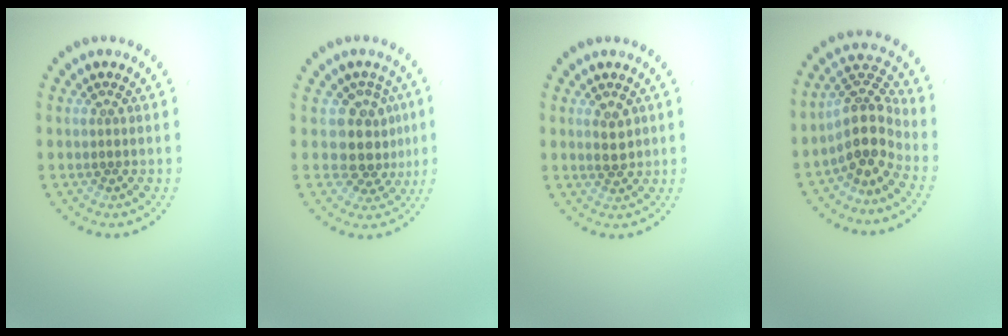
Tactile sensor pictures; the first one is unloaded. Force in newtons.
{"total": 3.8, "press": 3.1, "slide": 2.2}
{"total": 1.8, "press": 1.8, "slide": 0.3}
{"total": 4.3, "press": 3.3, "slide": 2.8}